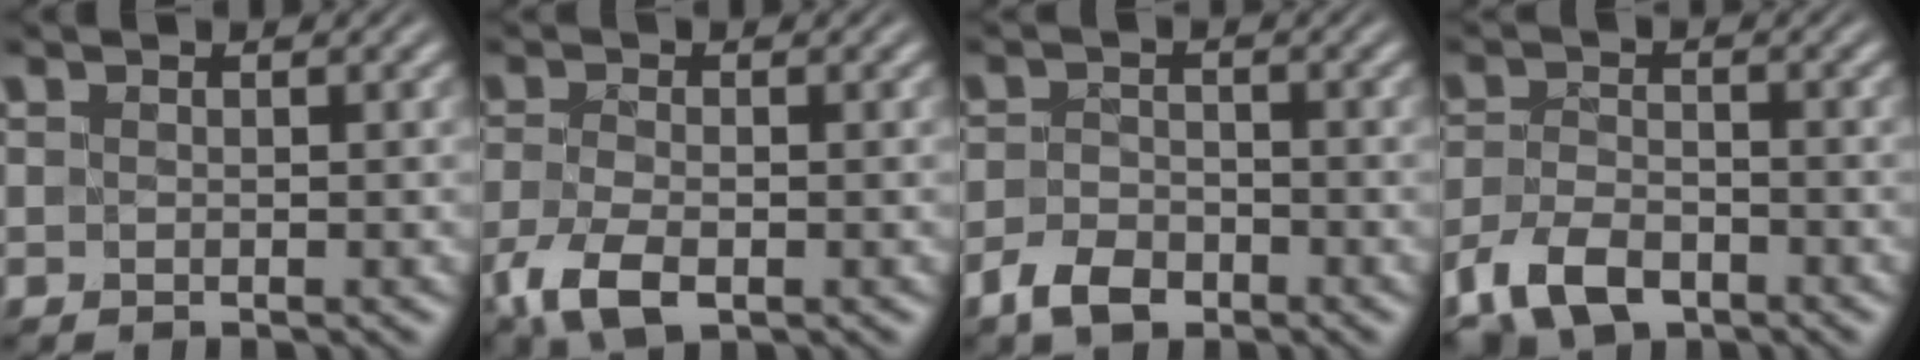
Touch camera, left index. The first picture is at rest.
{"total": 4.0, "force": [-2.1, 1.8, 2.9], "torque": [-0.071, -0.007, -0.043]}
{"total": 3.3, "force": [-2.4, 1.8, 1.5], "torque": [-0.024, -0.002, -0.051]}
{"total": 4.4, "force": [-3.1, 2.2, 2.2], "torque": [-0.046, -0.003, -0.065]}